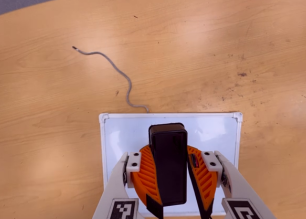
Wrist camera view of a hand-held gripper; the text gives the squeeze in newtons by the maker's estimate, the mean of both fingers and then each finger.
{"total": 10.9, "left": 10.8, "right": 11.0}